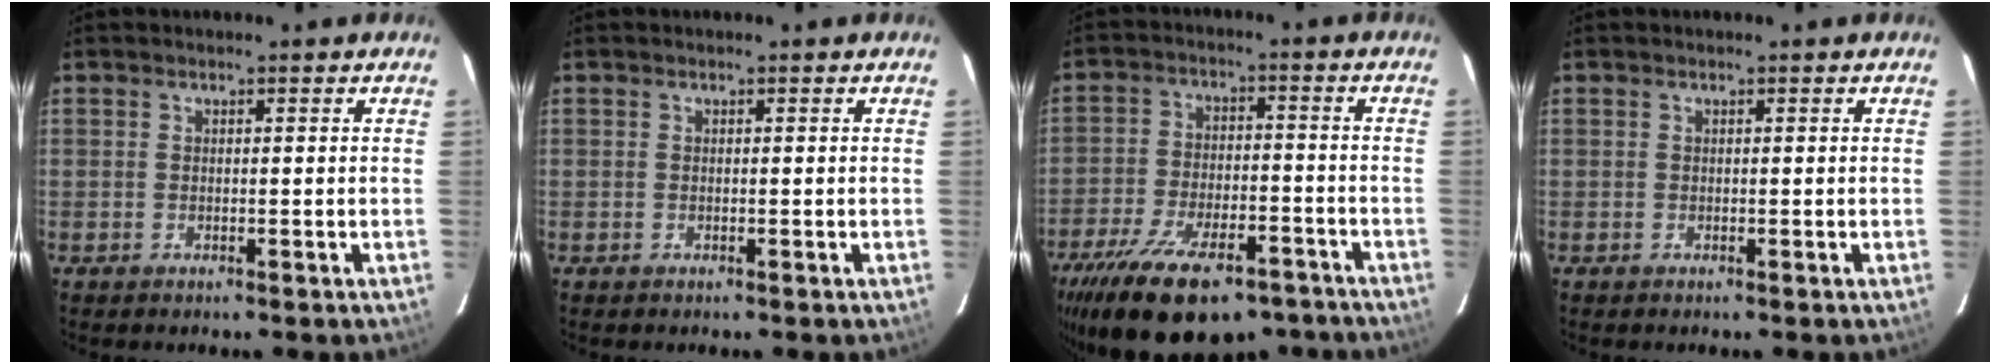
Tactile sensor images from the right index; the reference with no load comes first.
{"total": 0.0}
{"total": 22.4, "force": [-15.8, 9.3, 12.8], "torque": [-0.251, -0.029, -0.237]}
{"total": 0.0}